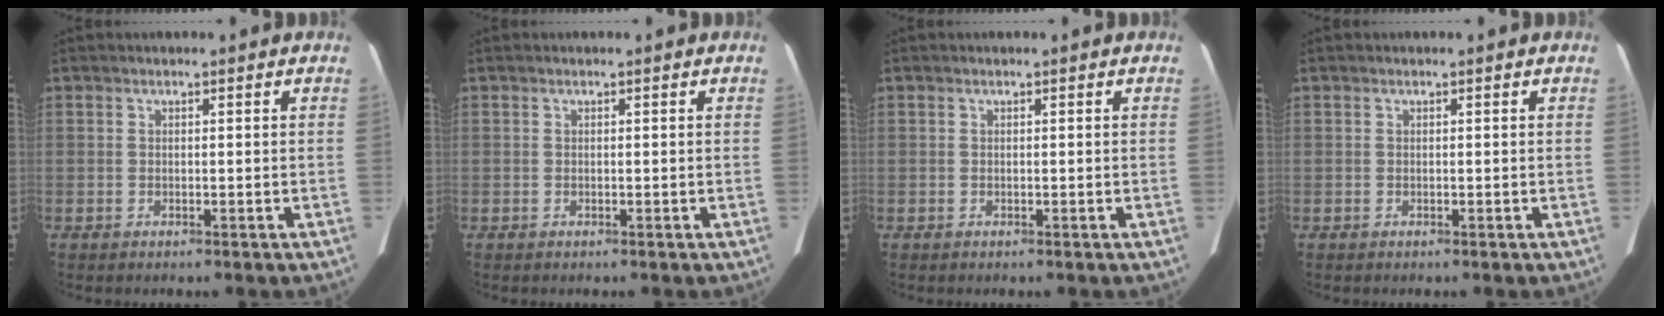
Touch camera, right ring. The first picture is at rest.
{"total": 0.0}
{"total": 0.0}
{"total": 0.0}